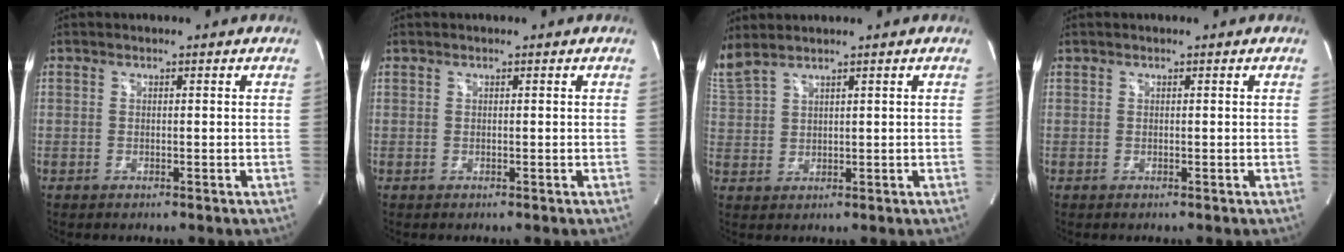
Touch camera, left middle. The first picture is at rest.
{"total": 0.0}
{"total": 4.9, "force": [4.4, 0.2, 2.1], "torque": [-0.073, 0.017, 0.107]}
{"total": 0.0}